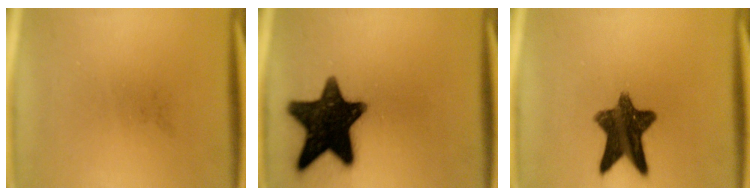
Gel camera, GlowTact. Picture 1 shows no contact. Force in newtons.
{"total": 16.4}
{"total": 10.9}